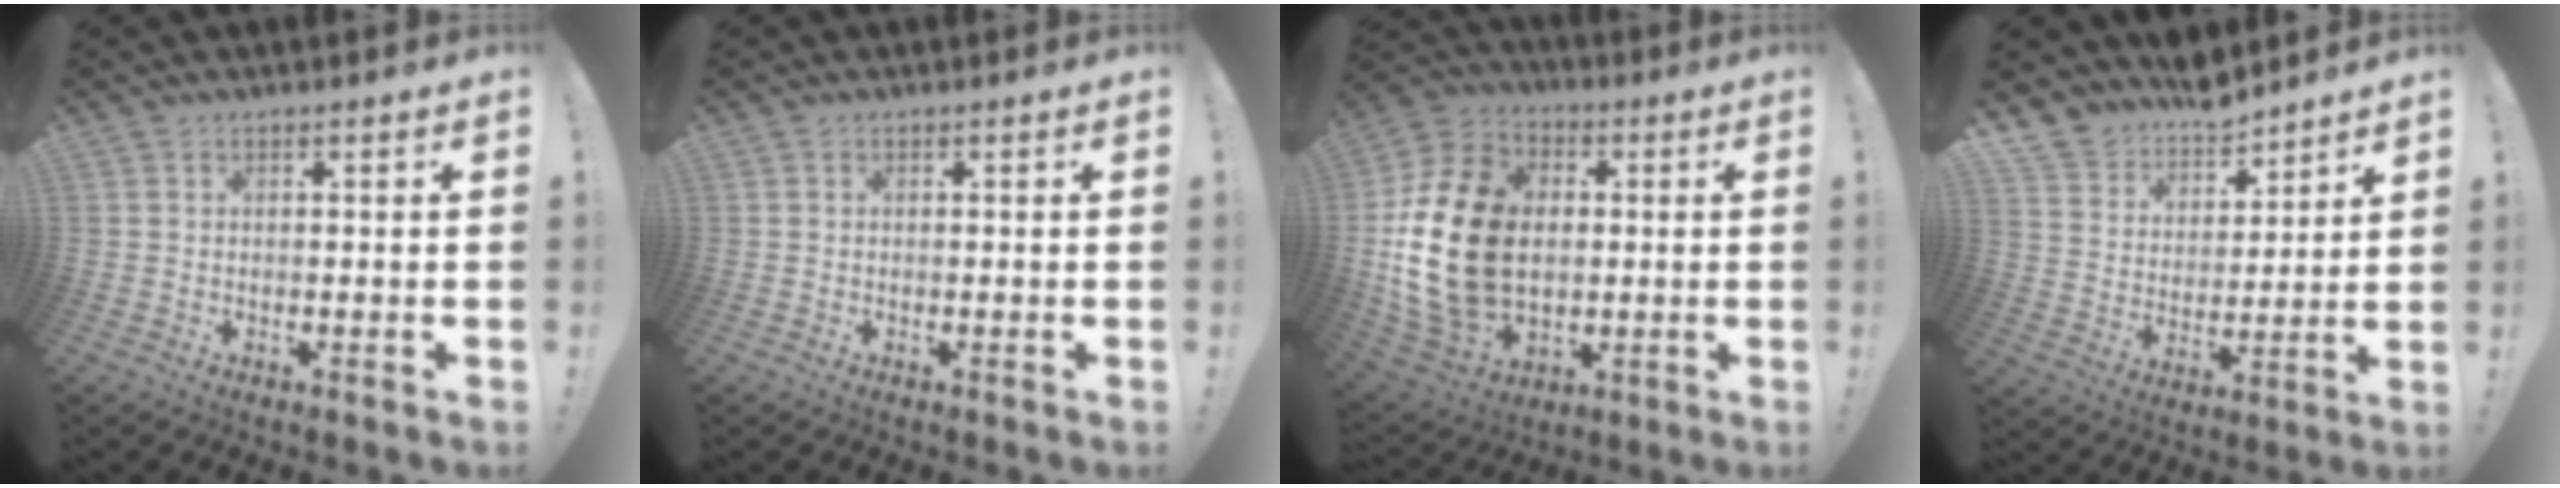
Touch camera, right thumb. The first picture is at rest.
{"total": 0.0}
{"total": 22.8, "force": [0.2, 16.7, 15.6], "torque": [-0.302, 0.023, 0.018]}
{"total": 9.7, "force": [8.8, 4.2, 0.1], "torque": [-0.016, -0.089, 0.165]}